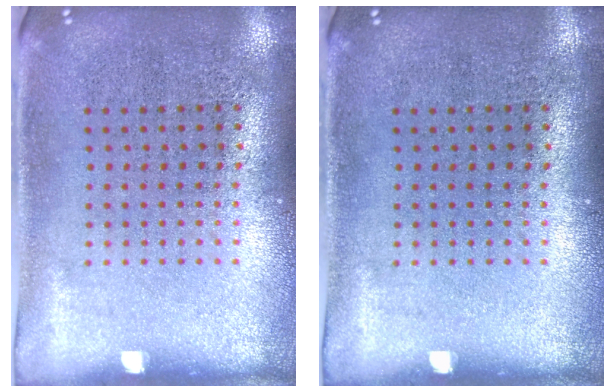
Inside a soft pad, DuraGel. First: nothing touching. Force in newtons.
{"total": 0.0}